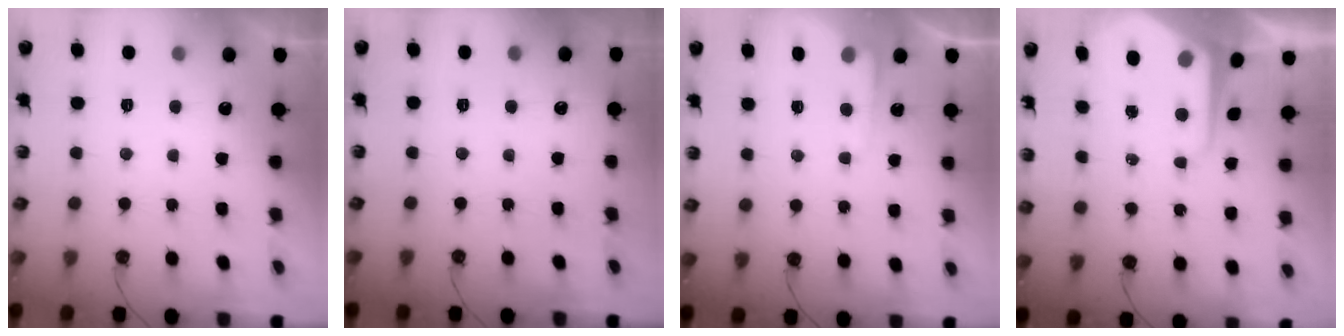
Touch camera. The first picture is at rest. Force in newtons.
{"total": 0.0}
{"total": 3.9, "press": 3.9, "slide": 0.5}
{"total": 8.9, "press": 8.9, "slide": 0.7}